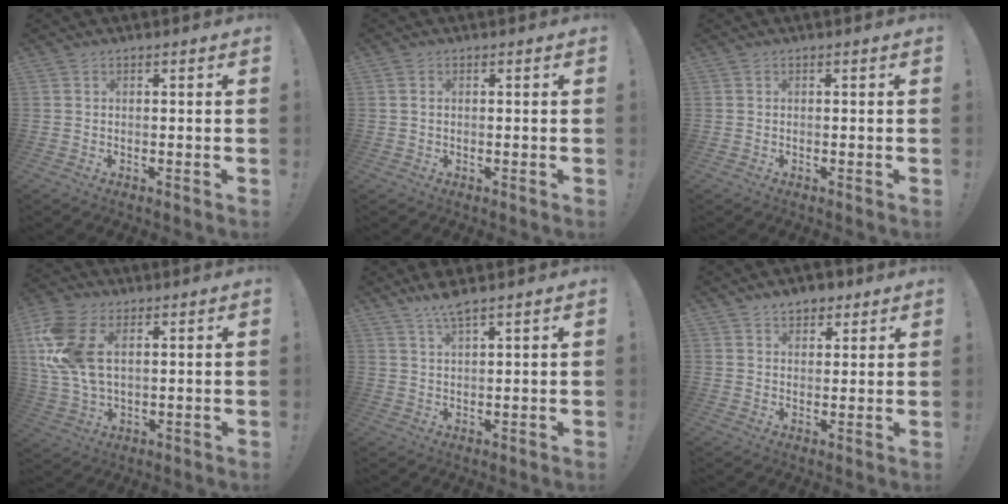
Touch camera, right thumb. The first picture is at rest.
{"total": 0.9, "force": [0.4, 0.6, 0.6], "torque": [-0.013, 0.003, 0.008]}
{"total": 0.0}
{"total": 14.9, "force": [4.7, 8.9, 10.9], "torque": [-0.225, -0.014, 0.089]}
{"total": 4.9, "force": [4.0, 0.2, 2.9], "torque": [-0.049, -0.022, 0.066]}
{"total": 5.1, "force": [3.7, 3.2, 1.4], "torque": [-0.004, -0.020, 0.064]}